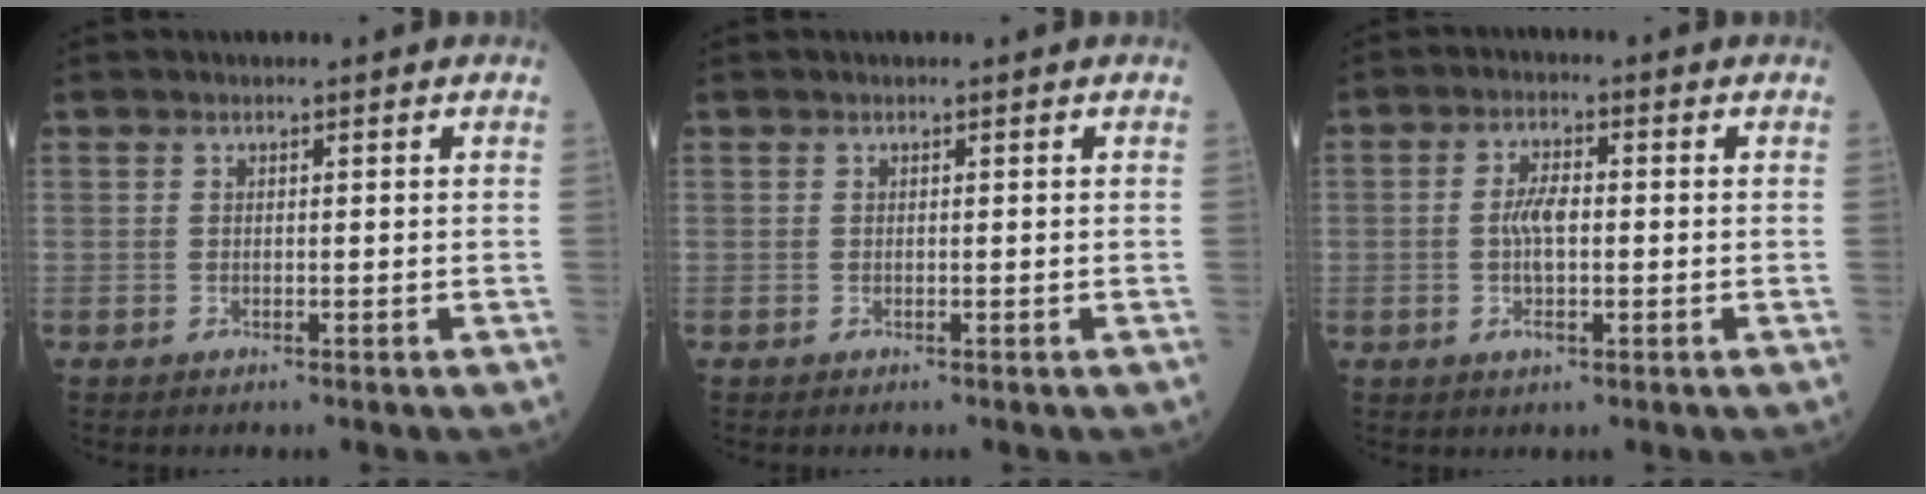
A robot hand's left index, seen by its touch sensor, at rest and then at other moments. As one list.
[{"total": 0.0}, {"total": 4.6, "force": [-0.4, 1.7, 4.3], "torque": [-0.093, 0.004, -0.010]}]